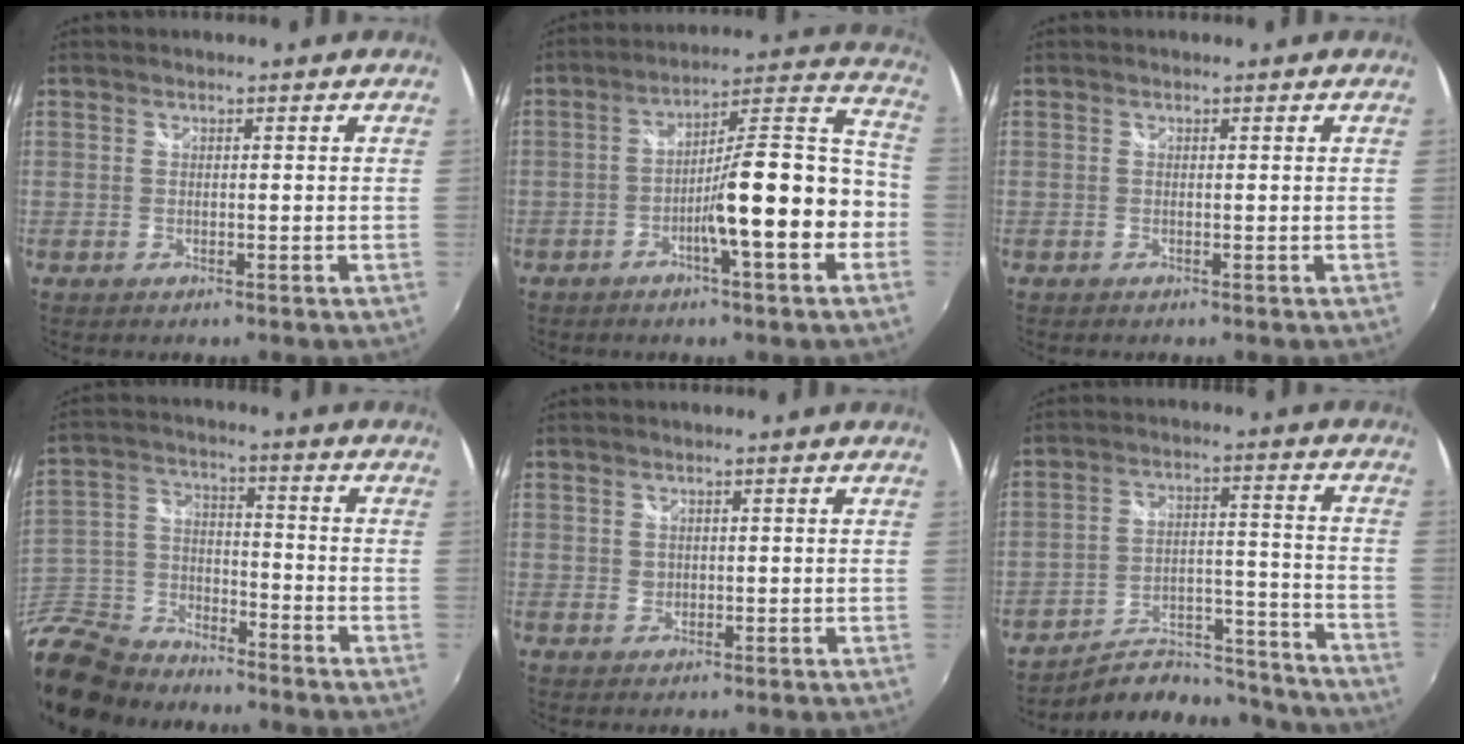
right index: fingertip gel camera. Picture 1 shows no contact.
{"total": 15.0, "force": [-4.9, 2.1, 14.0], "torque": [-0.198, 0.028, -0.078]}
{"total": 0.0}
{"total": 20.2, "force": [-15.0, 10.3, 8.9], "torque": [-0.248, -0.012, -0.269]}
{"total": 1.1, "force": [0.3, 1.0, 0.2], "torque": [0.001, 0.001, 0.004]}
{"total": 18.7, "force": [-17.3, 5.2, 4.7], "torque": [-0.077, 0.032, -0.234]}